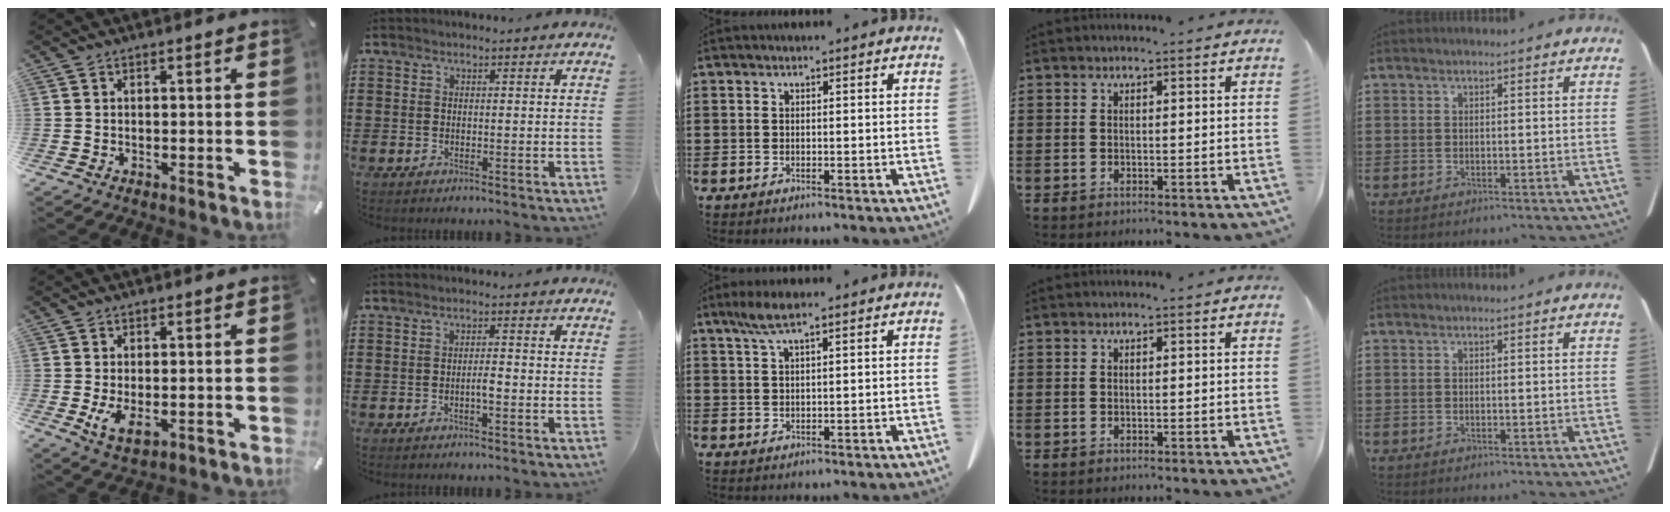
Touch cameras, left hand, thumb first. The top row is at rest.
{"thumb": {"total": 5.1, "force": [-0.4, 2.8, 4.3], "torque": [-0.085, -0.011, -0.013]}, "index": {"total": 2.0, "force": [-0.6, 0.4, 1.8], "torque": [-0.036, 0.003, -0.011]}, "middle": {"total": 3.9, "force": [2.4, 0.7, 2.9], "torque": [-0.063, 0.004, 0.042]}}